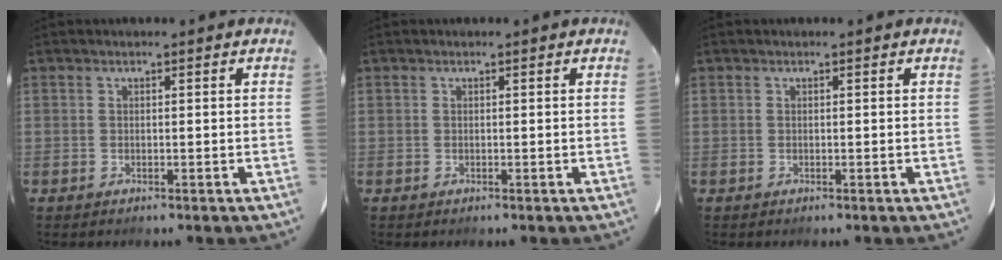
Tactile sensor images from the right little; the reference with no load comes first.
{"total": 0.0}
{"total": 0.0}